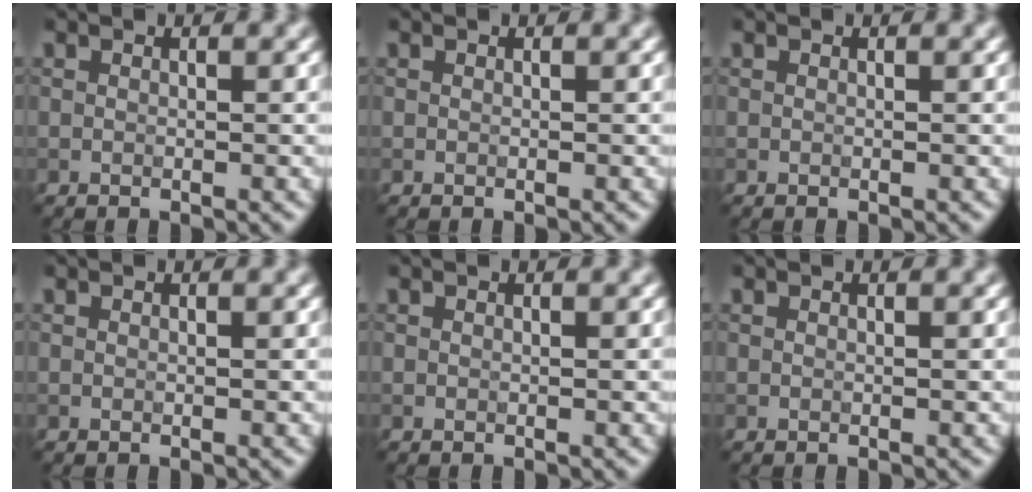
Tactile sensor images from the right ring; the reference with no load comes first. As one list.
[{"total": 0.0}, {"total": 0.0}, {"total": 0.0}, {"total": 0.0}, {"total": 0.0}]